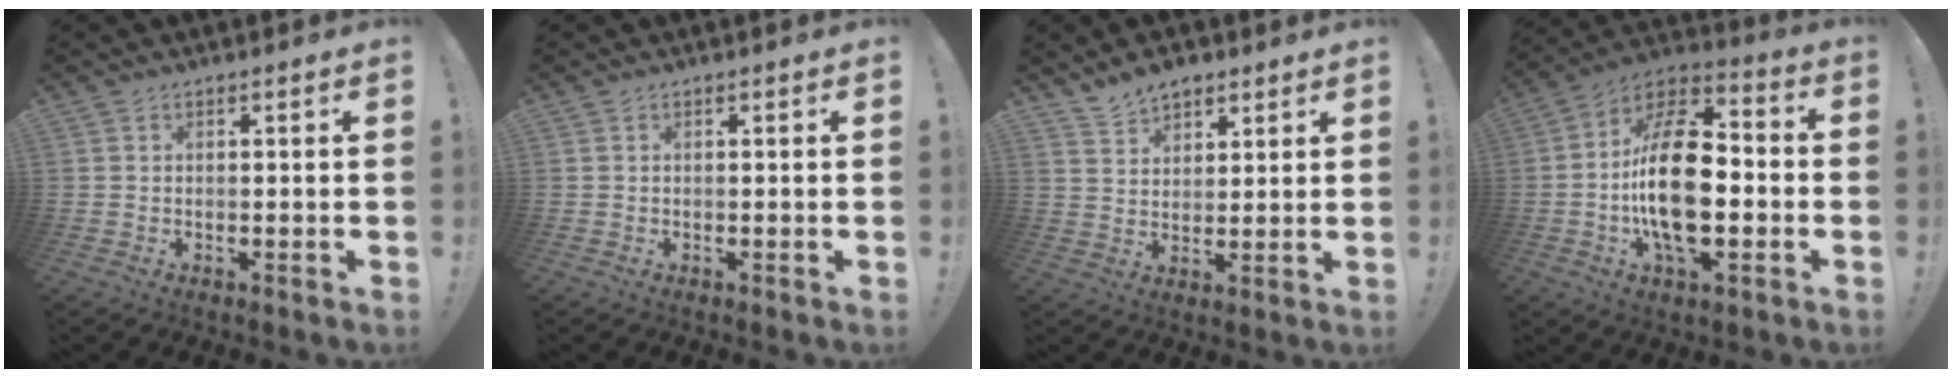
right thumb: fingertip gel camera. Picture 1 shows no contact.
{"total": 0.0}
{"total": 6.6, "force": [5.4, 3.6, 1.5], "torque": [-0.029, -0.027, 0.102]}
{"total": 22.2, "force": [-3.3, 11.5, 18.6], "torque": [-0.343, 0.011, -0.057]}